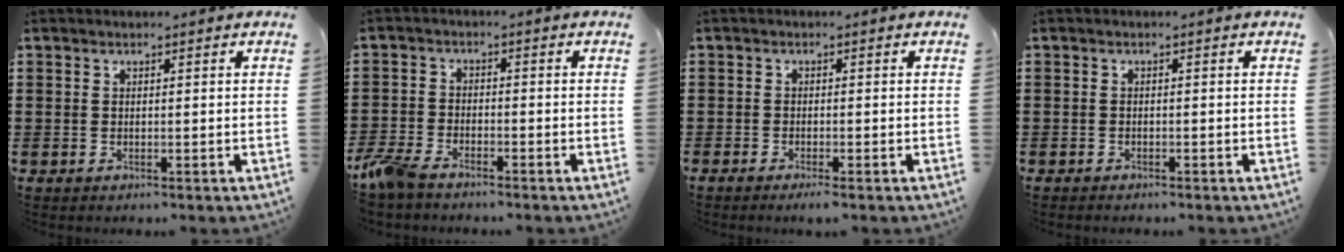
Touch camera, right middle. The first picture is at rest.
{"total": 4.3, "force": [-3.7, 1.2, 2.0], "torque": [-0.067, -0.009, -0.080]}
{"total": 1.1, "force": [-0.7, 0.0, 0.8], "torque": [-0.014, -0.006, -0.011]}
{"total": 0.6, "force": [-0.5, 0.1, 0.1], "torque": [-0.002, -0.002, -0.011]}